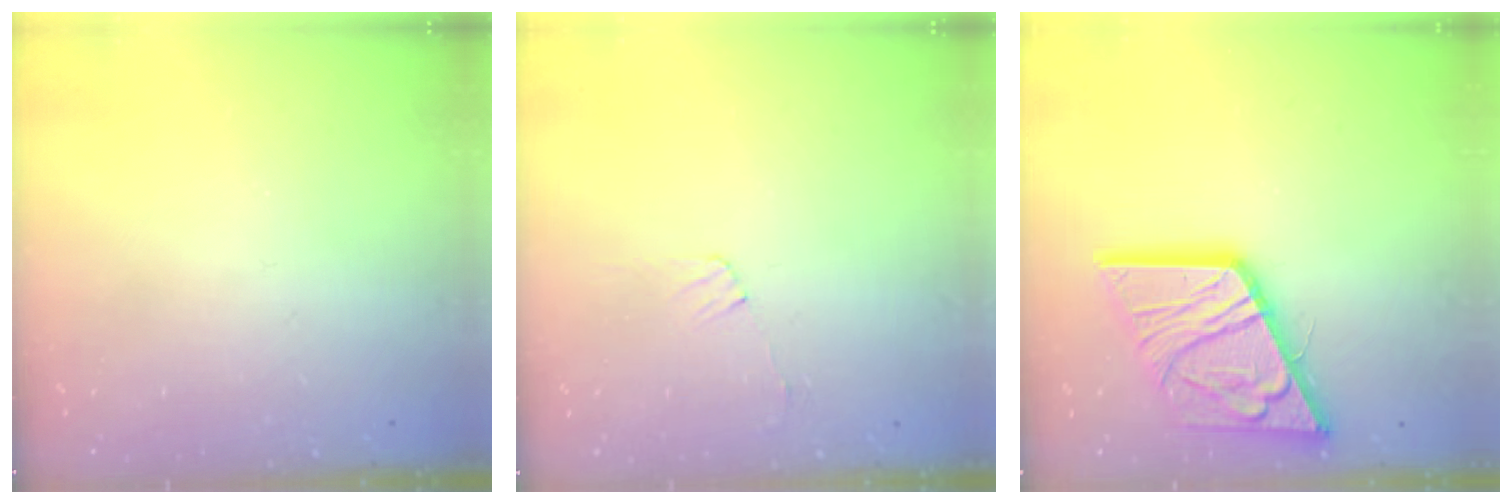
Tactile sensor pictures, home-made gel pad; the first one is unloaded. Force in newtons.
{"total": 4.4, "press": 4.4, "slide": 0.4}
{"total": 20.6, "press": 20.5, "slide": 2.5}